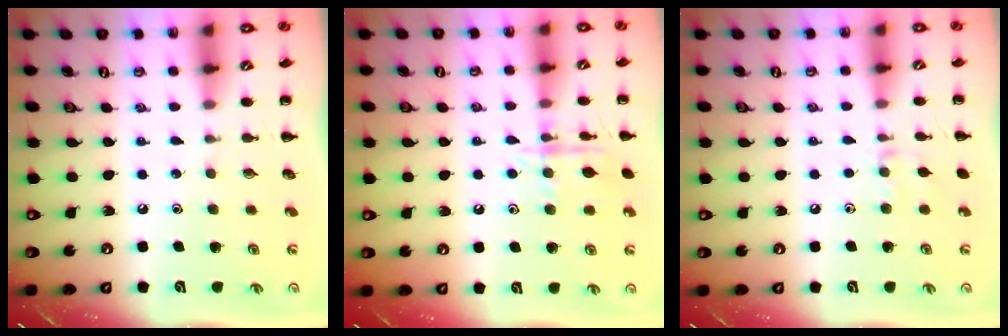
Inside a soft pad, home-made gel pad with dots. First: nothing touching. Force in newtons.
{"total": 10.6, "press": 10.6, "slide": 0.6}
{"total": 7.2, "press": 6.9, "slide": 1.8}